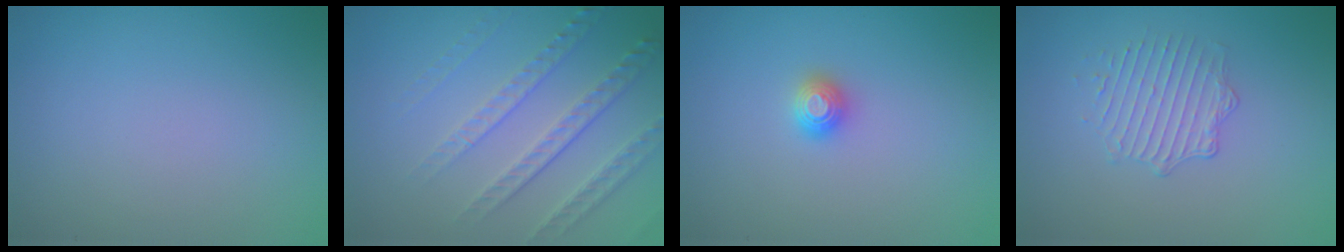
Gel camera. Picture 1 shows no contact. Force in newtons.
{"total": 4.5, "press": 3.4, "slide": 3.0}
{"total": 1.2, "press": 1.2, "slide": 0.1}
{"total": 1.9, "press": 1.4, "slide": 1.4}